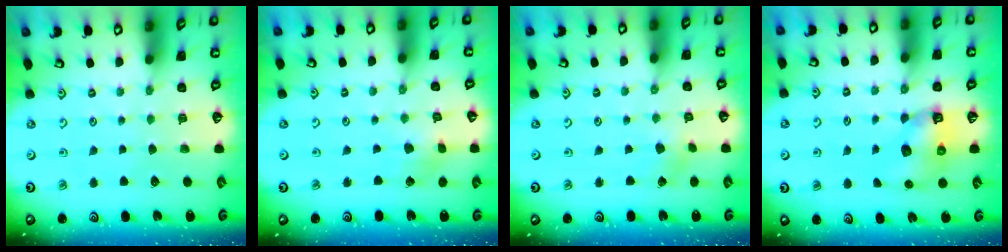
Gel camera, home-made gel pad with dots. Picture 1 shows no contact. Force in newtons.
{"total": 3.0, "press": 3.0, "slide": 0.2}
{"total": 2.2, "press": 2.2, "slide": 0.3}
{"total": 7.3, "press": 7.2, "slide": 1.0}